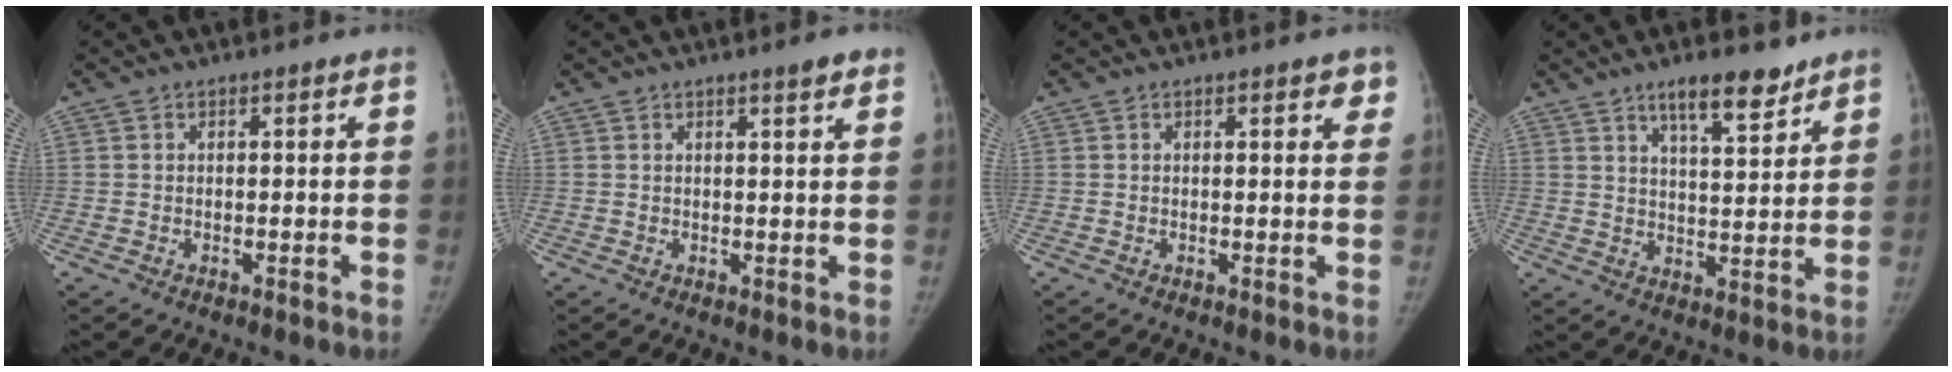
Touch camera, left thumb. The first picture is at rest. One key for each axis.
{"total": 2.7, "fx": 1.9, "fy": 0.3, "fz": 2.0, "tx": -0.026, "ty": -0.010, "tz": 0.025}
{"total": 2.8, "fx": 1.6, "fy": 1.1, "fz": 2.0, "tx": -0.006, "ty": -0.003, "tz": 0.014}
{"total": 8.8, "fx": 6.4, "fy": 2.6, "fz": 5.4, "tx": -0.066, "ty": -0.044, "tz": 0.103}